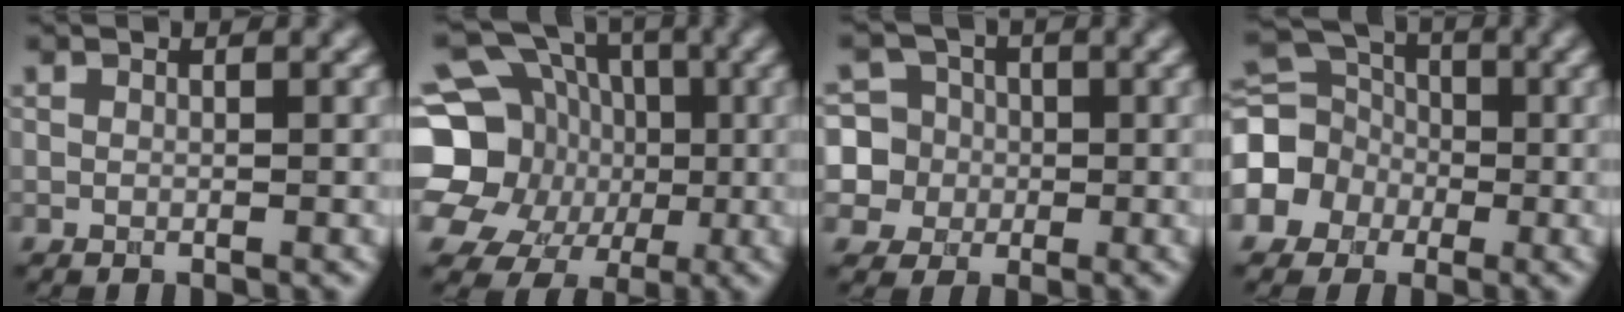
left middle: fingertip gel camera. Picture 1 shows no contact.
{"total": 19.4, "force": [-1.7, 17.8, 7.4], "torque": [-0.190, 0.000, -0.056]}
{"total": 7.6, "force": [0.7, 7.3, 1.9], "torque": [-0.048, 0.034, 0.007]}
{"total": 7.9, "force": [-1.6, 6.9, 3.5], "torque": [-0.077, 0.010, -0.064]}